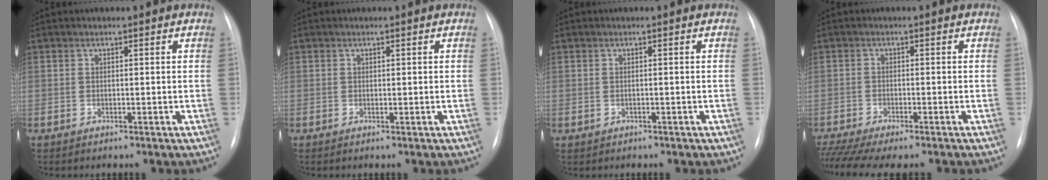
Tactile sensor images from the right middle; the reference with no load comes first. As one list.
[{"total": 0.0}, {"total": 0.5, "force": [-0.3, 0.4, 0.2], "torque": [-0.009, 0.003, 0.001]}, {"total": 9.4, "force": [-8.0, 1.3, 4.8], "torque": [-0.076, -0.007, -0.125]}]